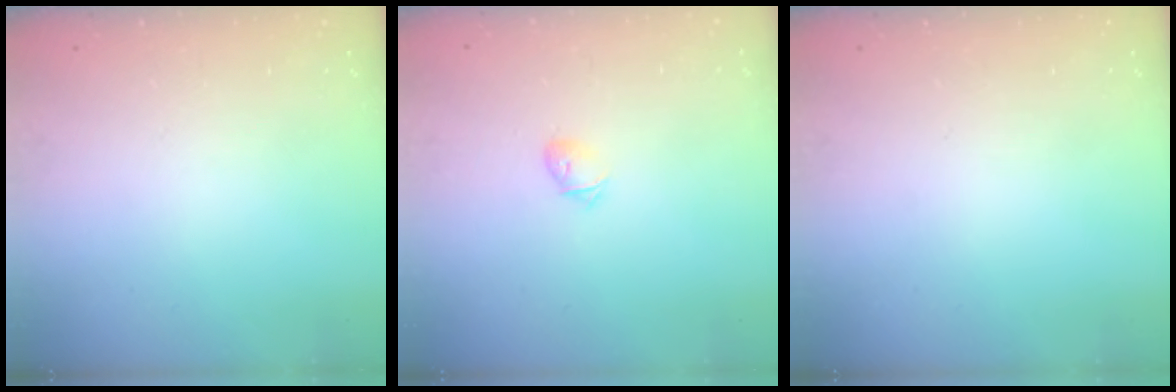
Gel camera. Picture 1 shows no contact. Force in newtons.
{"total": 3.7, "press": 3.6, "slide": 0.8}
{"total": 0.0}